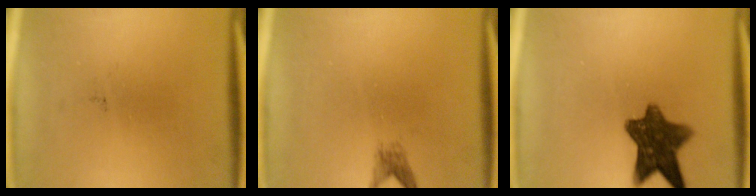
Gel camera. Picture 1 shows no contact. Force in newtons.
{"total": 1.5}
{"total": 10.0}